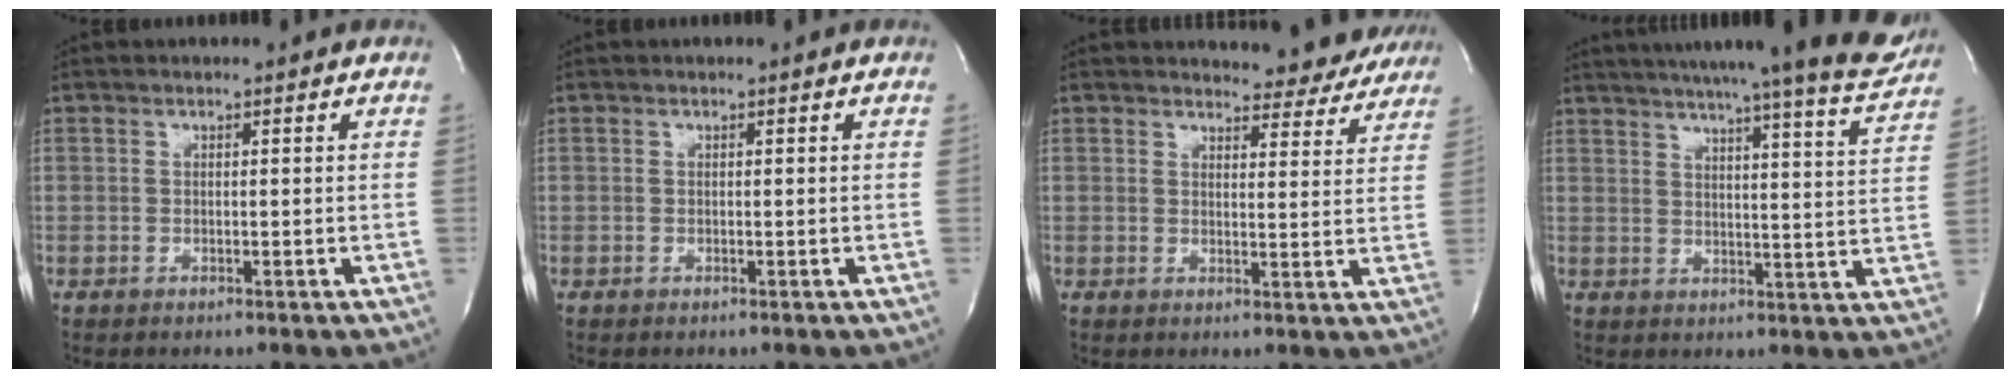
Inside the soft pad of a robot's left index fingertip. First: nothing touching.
{"total": 0.0}
{"total": 10.0, "force": [9.7, 2.3, 0.9], "torque": [0.014, -0.022, 0.092]}
{"total": 22.5, "force": [20.2, 0.4, 9.9], "torque": [-0.145, -0.048, 0.246]}